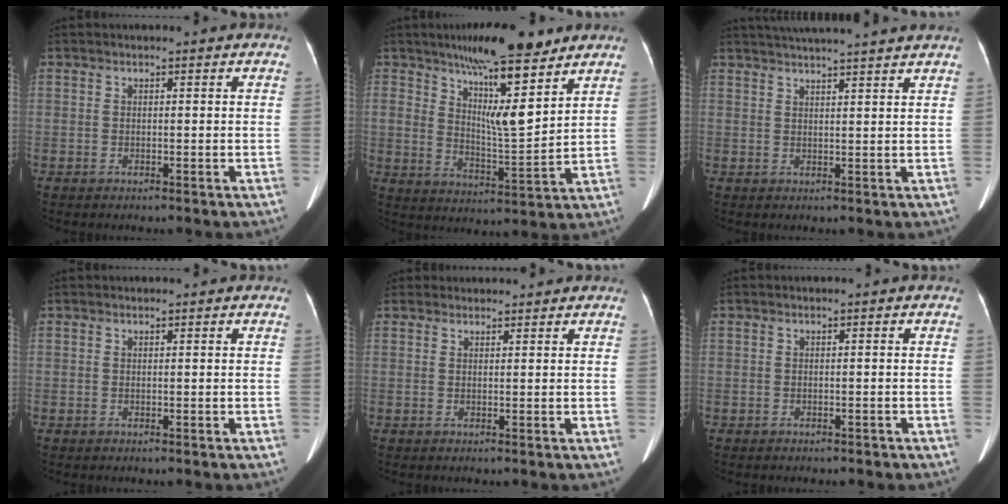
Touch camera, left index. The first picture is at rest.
{"total": 13.2, "force": [9.0, 1.9, 9.4], "torque": [-0.152, -0.010, 0.149]}
{"total": 14.2, "force": [12.9, -0.7, 5.8], "torque": [-0.102, 0.010, 0.169]}
{"total": 0.0}
{"total": 2.4, "force": [2.3, 0.6, -0.1], "torque": [-0.004, 0.015, 0.034]}
{"total": 1.4, "force": [-1.2, 0.4, 0.4], "torque": [-0.011, -0.003, -0.014]}